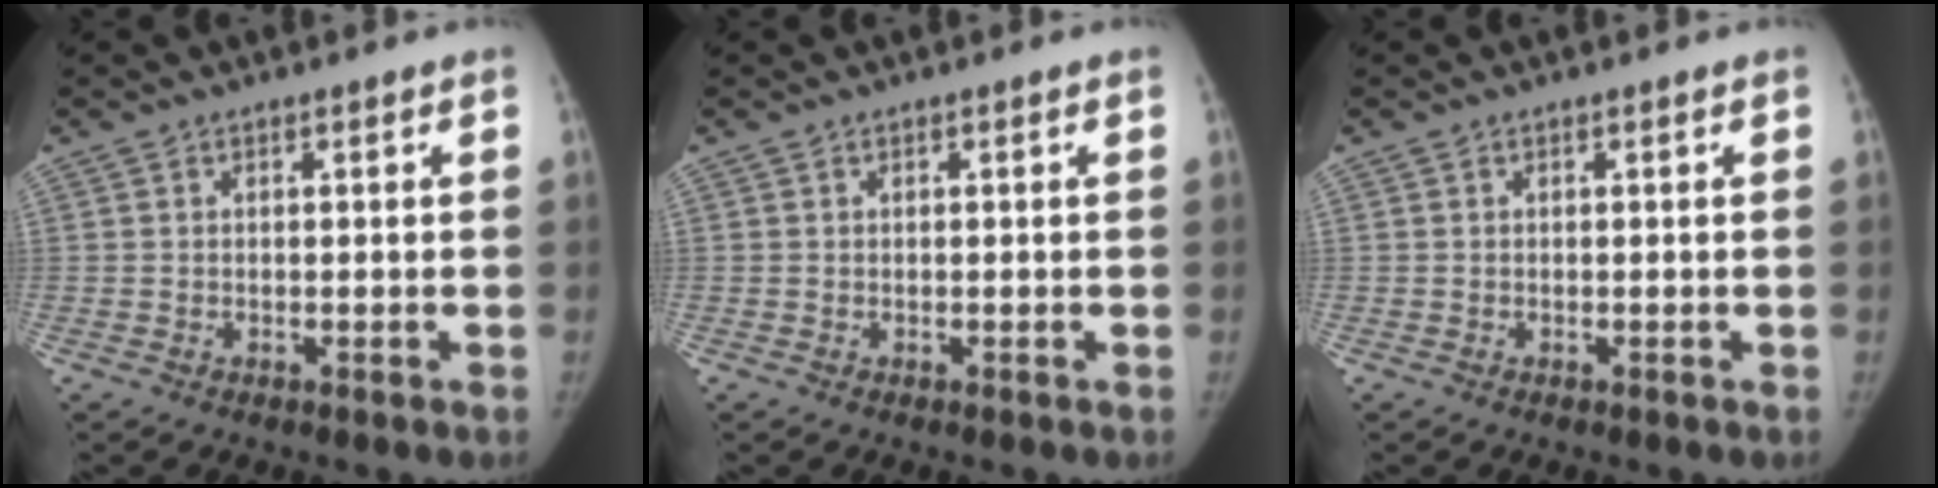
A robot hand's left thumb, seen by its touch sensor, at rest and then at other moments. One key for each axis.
{"total": 0.0}
{"total": 0.0}